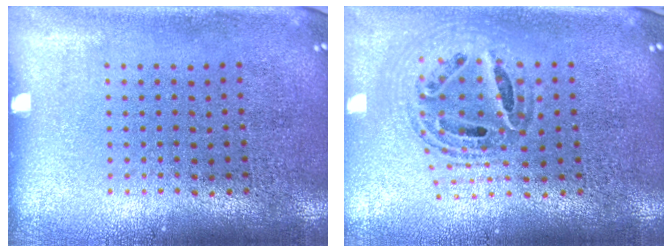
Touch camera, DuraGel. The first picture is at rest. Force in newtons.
{"total": 1.0, "press": 1.0, "slide": 0.2}